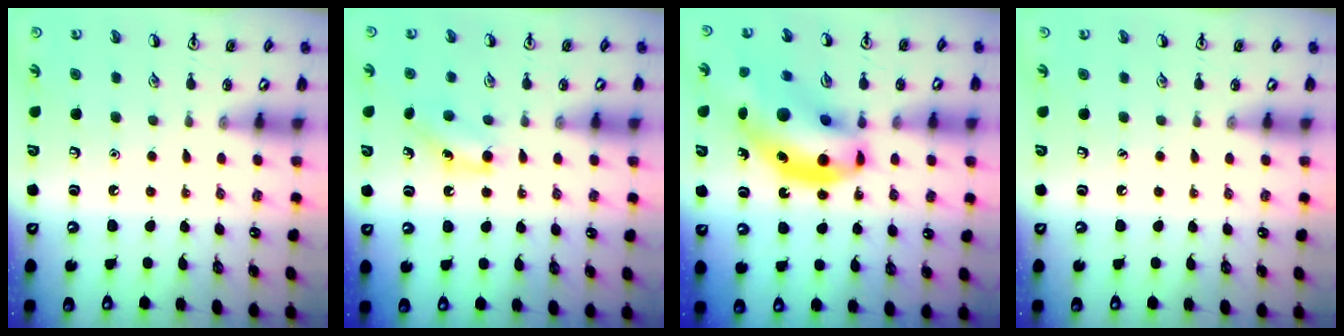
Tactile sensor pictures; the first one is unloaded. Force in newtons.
{"total": 7.9, "press": 7.6, "slide": 2.1}
{"total": 18.2, "press": 17.8, "slide": 4.1}
{"total": 0.0}